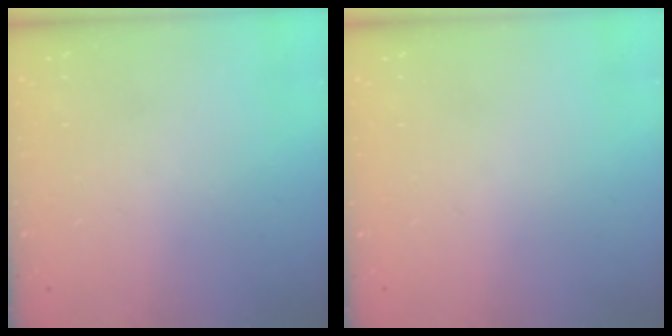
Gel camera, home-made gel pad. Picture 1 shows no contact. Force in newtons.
{"total": 0.0}